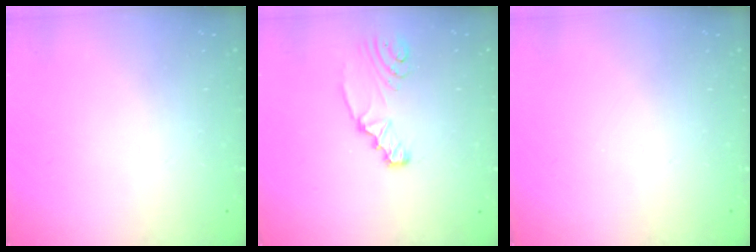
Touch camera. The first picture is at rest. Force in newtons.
{"total": 3.0, "press": 3.0, "slide": 0.4}
{"total": 0.0}